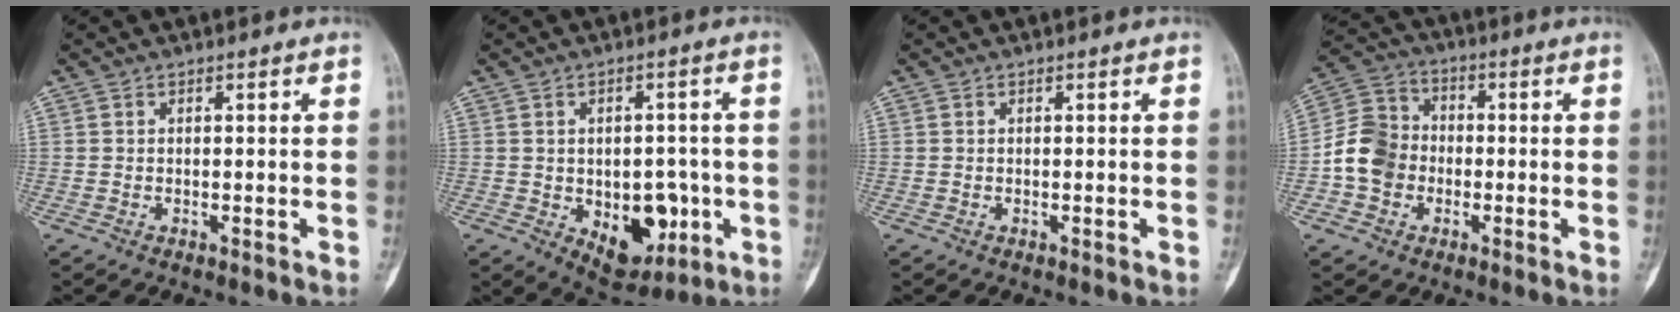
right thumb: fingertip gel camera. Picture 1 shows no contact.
{"total": 11.8, "force": [-2.9, 7.4, 8.7], "torque": [-0.075, 0.010, -0.024]}
{"total": 0.0}
{"total": 9.8, "force": [-1.8, 8.5, 4.6], "torque": [-0.070, 0.031, -0.046]}